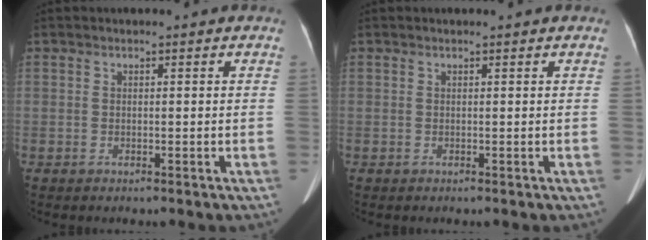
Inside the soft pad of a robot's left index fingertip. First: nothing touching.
{"total": 0.5, "force": [0.5, -0.1, 0.2], "torque": [-0.009, -0.001, 0.007]}